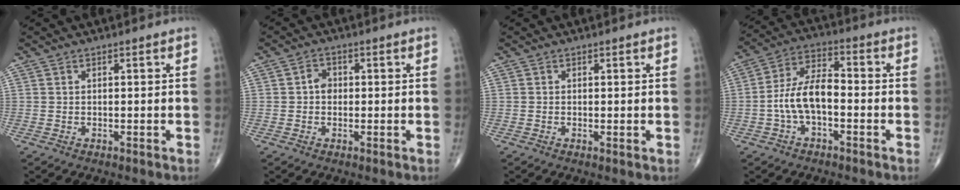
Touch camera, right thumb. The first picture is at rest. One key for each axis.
{"total": 2.5, "fx": 0.0, "fy": 2.1, "fz": 1.4, "tx": -0.010, "ty": 0.009, "tz": -0.006}
{"total": 0.6, "fx": 0.0, "fy": 0.2, "fz": 0.5, "tx": -0.013, "ty": -0.004, "tz": -0.002}
{"total": 9.6, "fx": -2.1, "fy": 4.8, "fz": 8.1, "tx": -0.153, "ty": 0.039, "tz": -0.047}